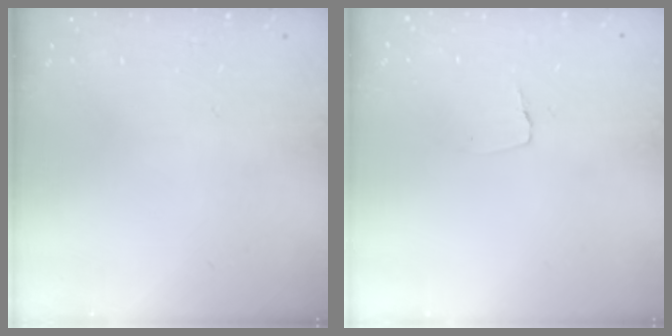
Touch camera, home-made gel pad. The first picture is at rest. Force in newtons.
{"total": 2.6, "press": 2.6, "slide": 0.2}